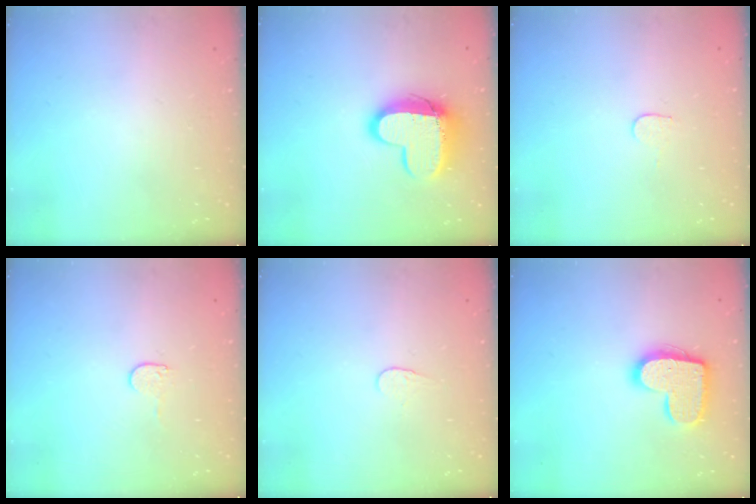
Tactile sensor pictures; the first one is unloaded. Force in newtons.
{"total": 12.7, "press": 12.7, "slide": 0.9}
{"total": 4.9, "press": 4.9, "slide": 0.3}
{"total": 4.0, "press": 4.0, "slide": 0.3}
{"total": 3.8, "press": 3.8, "slide": 0.3}
{"total": 15.0, "press": 15.0, "slide": 0.7}